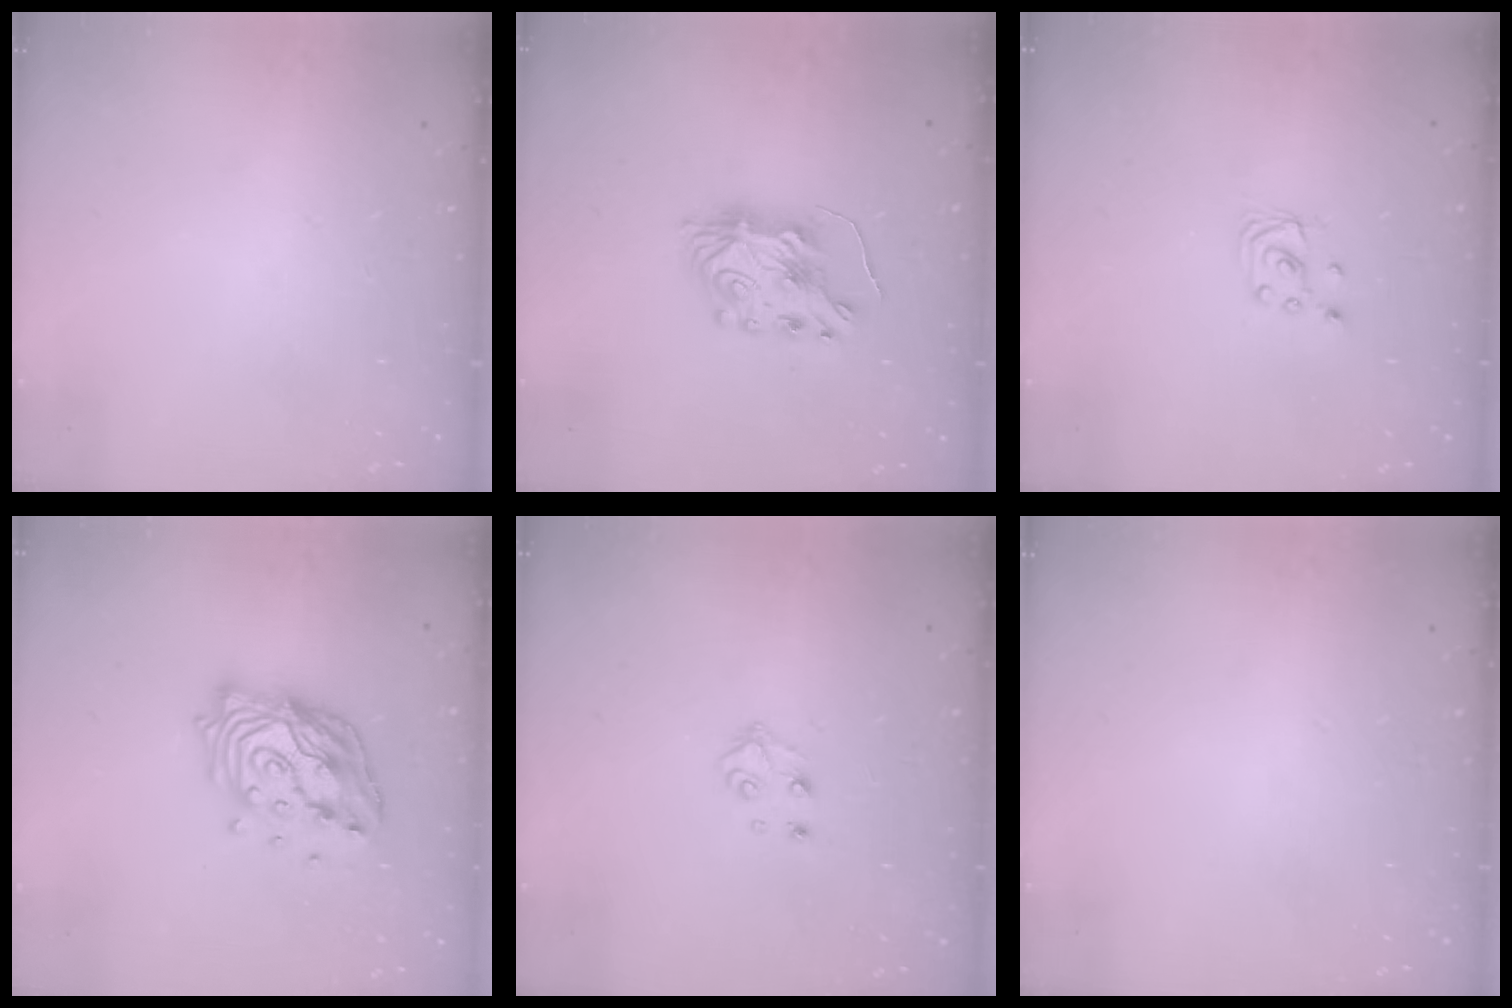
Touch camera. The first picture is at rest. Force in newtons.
{"total": 7.5, "press": 7.5, "slide": 0.6}
{"total": 2.0, "press": 2.0, "slide": 0.2}
{"total": 17.6, "press": 17.0, "slide": 4.2}
{"total": 4.7, "press": 4.7, "slide": 0.4}
{"total": 0.0}